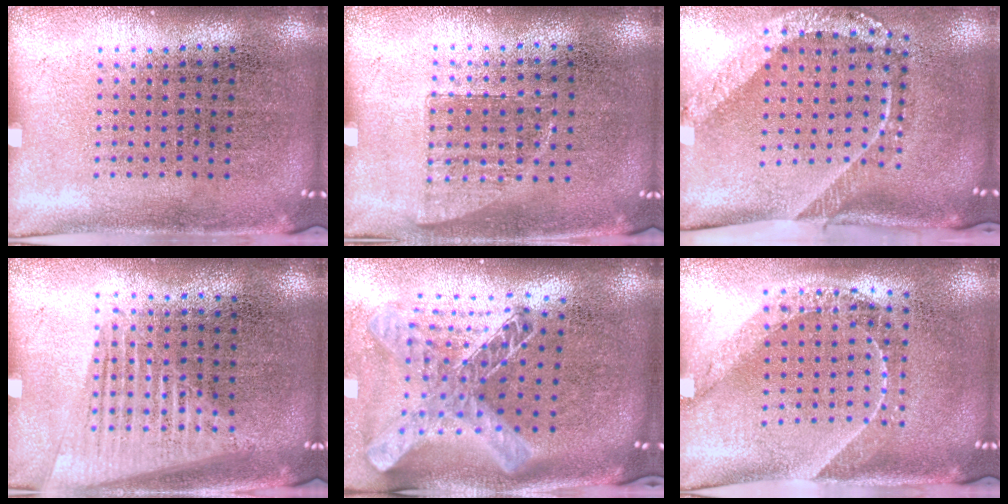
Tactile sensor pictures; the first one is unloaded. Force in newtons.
{"total": 0.7, "press": 0.7, "slide": 0.2}
{"total": 2.5, "press": 1.7, "slide": 1.8}
{"total": 1.6, "press": 1.4, "slide": 0.6}
{"total": 2.1, "press": 1.6, "slide": 1.3}
{"total": 1.6, "press": 1.3, "slide": 0.9}